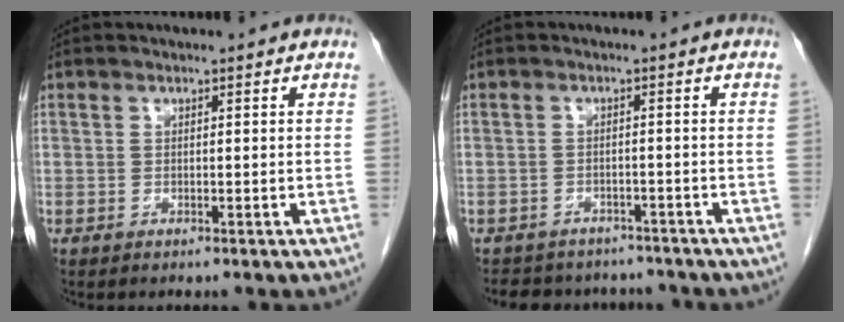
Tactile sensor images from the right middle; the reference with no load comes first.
{"total": 9.2, "force": [-8.3, 3.7, 1.7], "torque": [-0.027, 0.011, -0.100]}